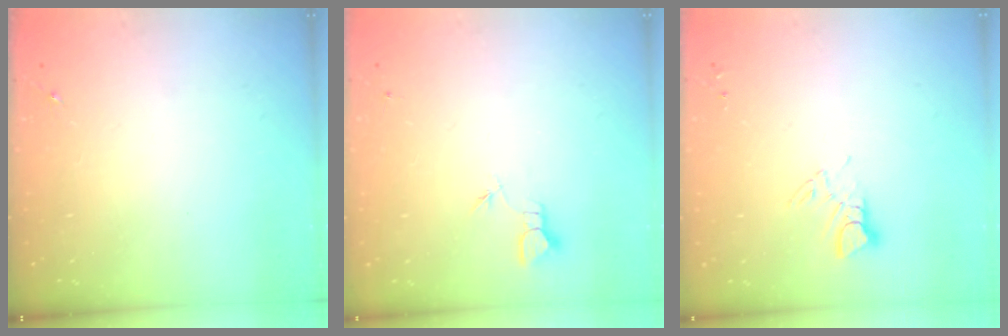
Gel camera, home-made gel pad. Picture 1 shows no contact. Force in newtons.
{"total": 2.3, "press": 2.3, "slide": 0.1}
{"total": 3.8, "press": 3.8, "slide": 0.3}